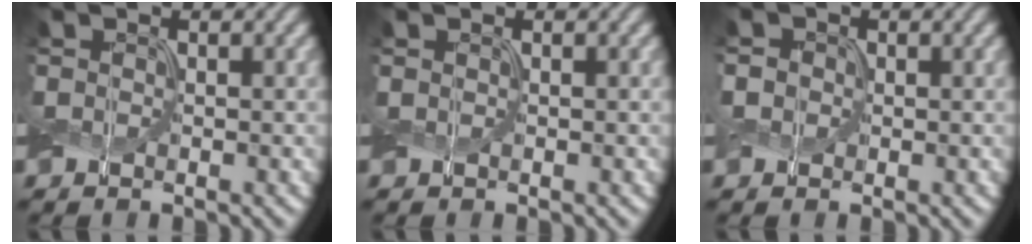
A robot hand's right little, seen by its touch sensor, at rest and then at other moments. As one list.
[{"total": 0.0}, {"total": 1.4, "force": [0.0, 1.3, 0.5], "torque": [-0.017, 0.007, -0.004]}]